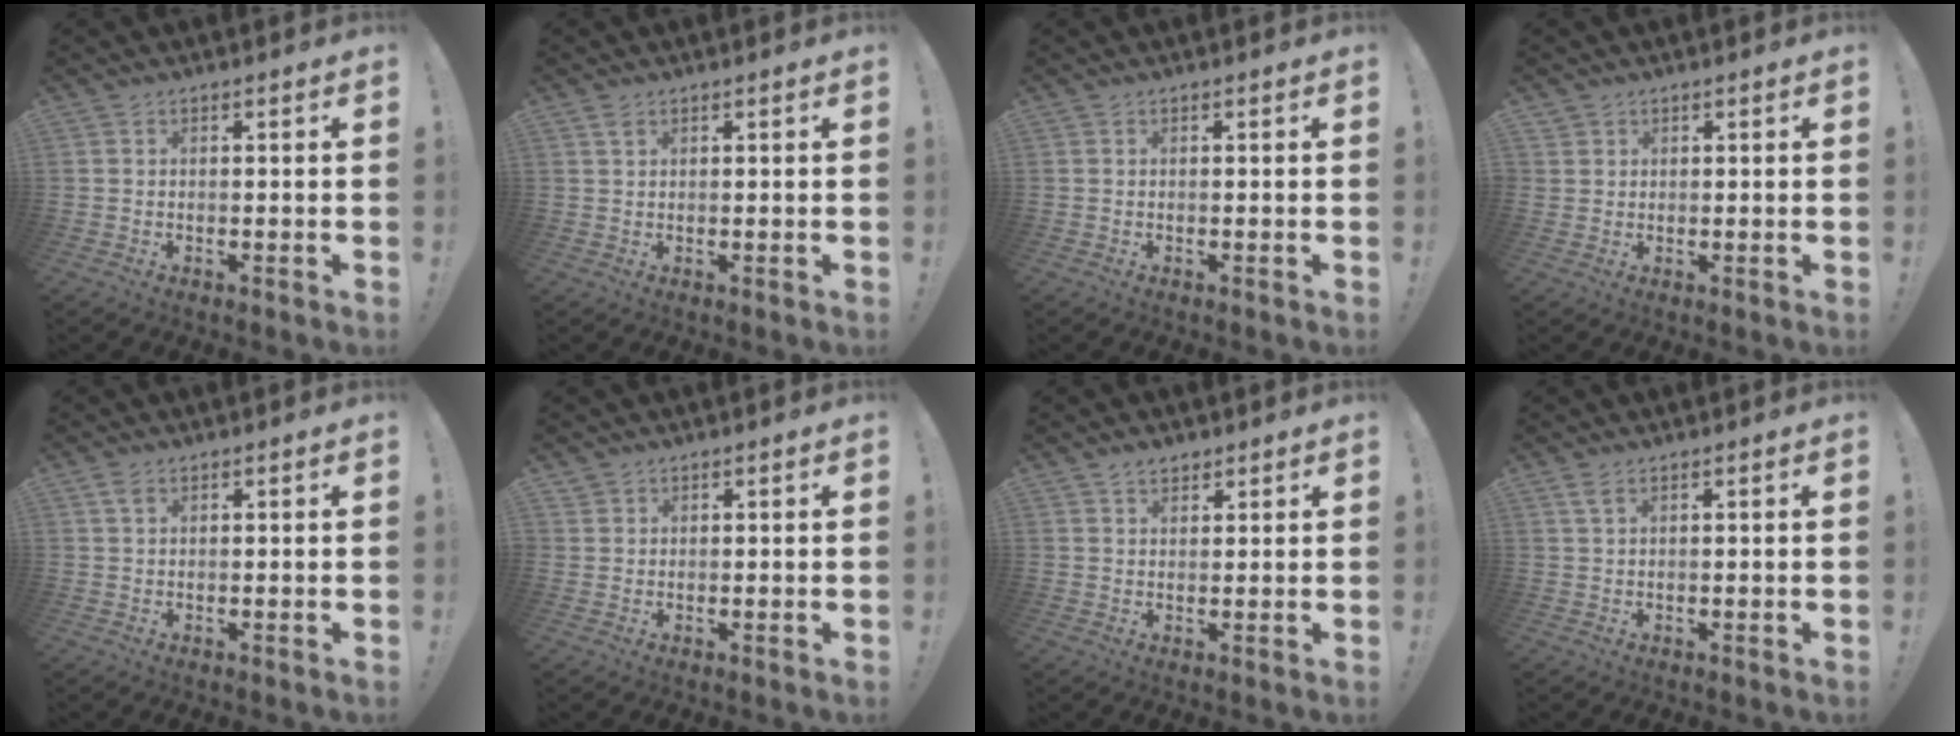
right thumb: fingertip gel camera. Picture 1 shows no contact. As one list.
[{"total": 1.5, "force": [1.0, 0.7, 0.9], "torque": [-0.015, -0.001, 0.019]}, {"total": 0.0}, {"total": 1.5, "force": [1.1, 1.1, 0.1], "torque": [0.002, -0.008, 0.020]}, {"total": 1.8, "force": [1.1, 0.9, 1.1], "torque": [-0.021, -0.001, 0.021]}, {"total": 1.4, "force": [1.1, 0.8, 0.1], "torque": [0.004, -0.008, 0.020]}, {"total": 3.1, "force": [2.4, 1.7, 0.9], "torque": [-0.007, -0.012, 0.043]}, {"total": 2.3, "force": [1.4, 0.7, 1.7], "torque": [-0.033, 0.000, 0.025]}]